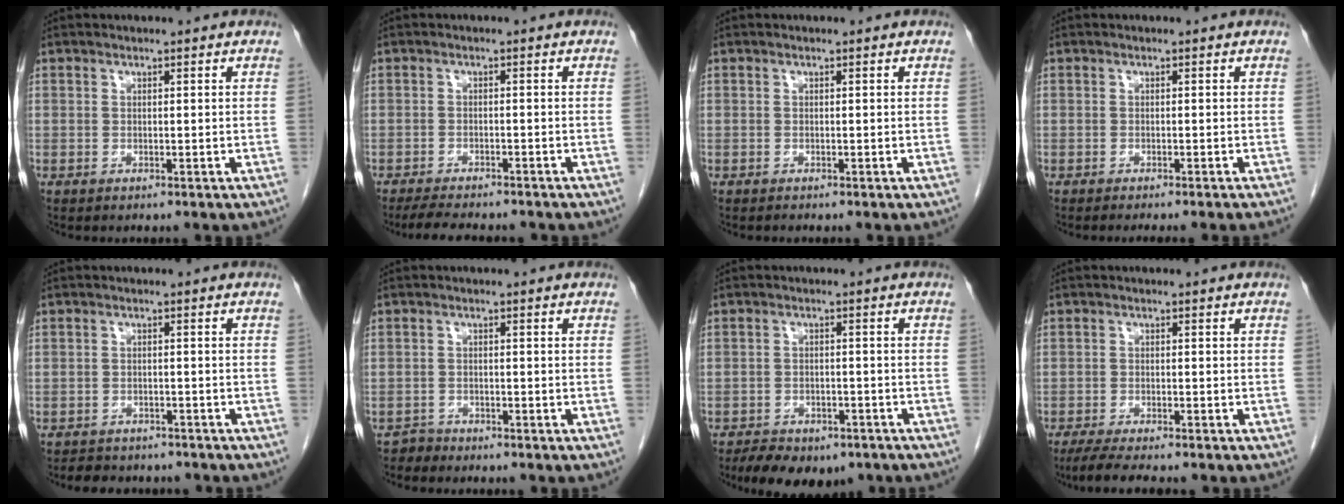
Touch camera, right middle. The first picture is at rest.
{"total": 7.1, "force": [-6.3, 1.3, 3.1], "torque": [-0.049, -0.014, -0.095]}
{"total": 0.0}
{"total": 3.9, "force": [-3.4, -0.6, 1.8], "torque": [-0.013, -0.002, -0.046]}
{"total": 6.2, "force": [-5.5, 2.4, 1.5], "torque": [-0.026, 0.002, -0.068]}
{"total": 1.4, "force": [-1.2, 0.3, -0.7], "torque": [0.015, -0.002, -0.024]}
{"total": 9.9, "force": [-7.5, 4.7, 4.5], "torque": [-0.065, 0.001, -0.105]}
{"total": 6.1, "force": [-5.0, 0.4, 3.4], "torque": [-0.056, -0.017, -0.081]}